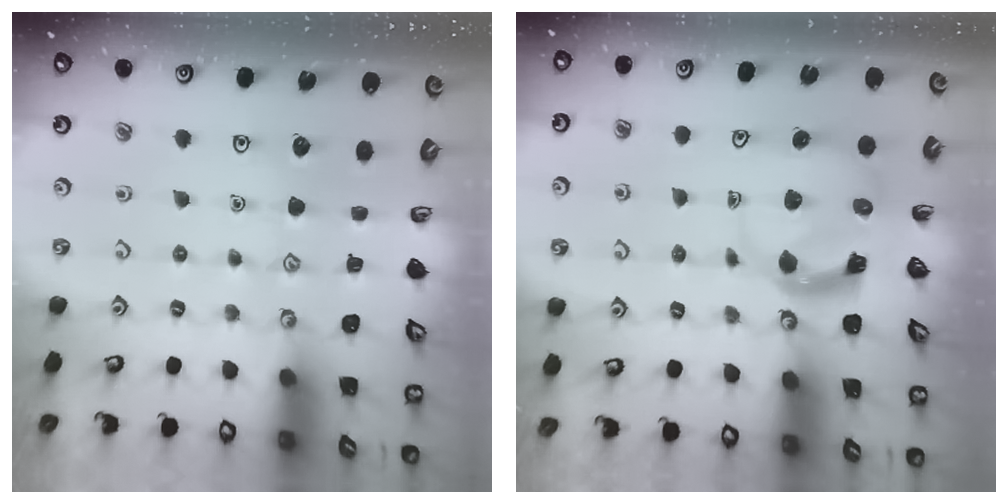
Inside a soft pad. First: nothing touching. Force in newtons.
{"total": 3.7, "press": 3.6, "slide": 0.6}